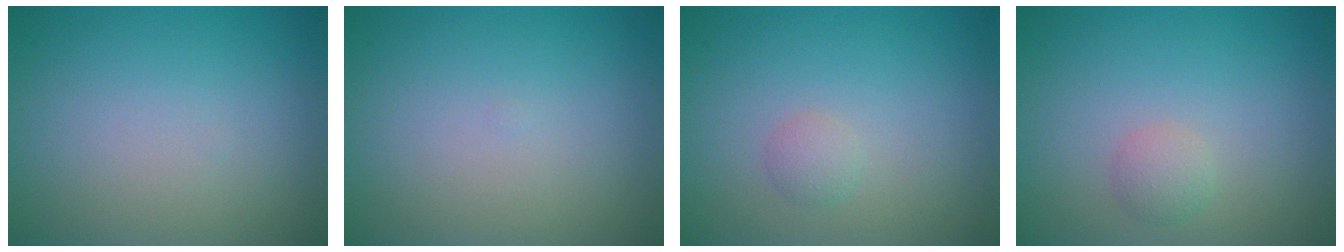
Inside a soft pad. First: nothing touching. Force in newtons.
{"total": 0.0}
{"total": 1.0, "press": 1.0, "slide": 0.0}
{"total": 1.3, "press": 1.3, "slide": 0.1}